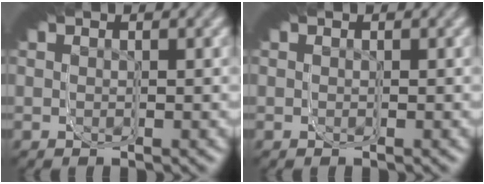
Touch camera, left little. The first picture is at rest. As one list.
[{"total": 0.0}]